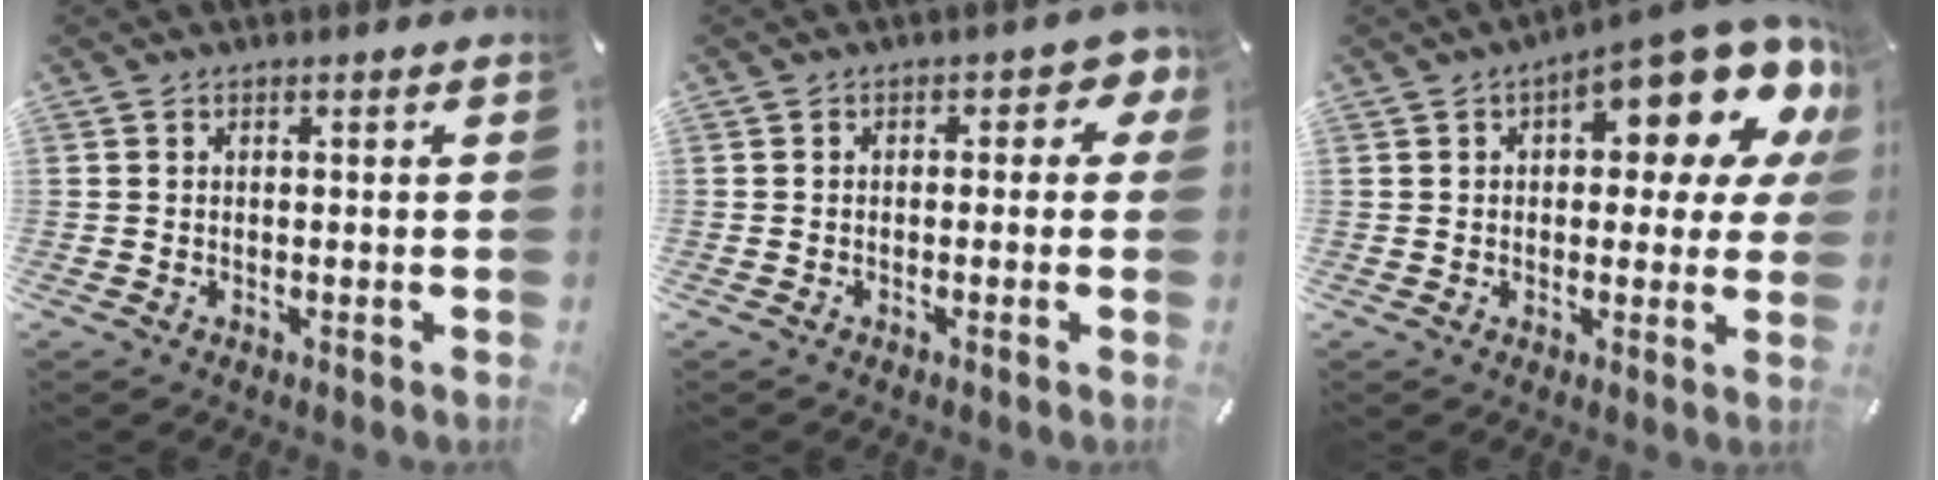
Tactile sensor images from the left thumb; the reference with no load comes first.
{"total": 3.1, "force": [-0.3, 2.0, 2.3], "torque": [-0.029, 0.008, -0.013]}
{"total": 15.4, "force": [8.2, 6.2, 11.5], "torque": [-0.145, -0.064, 0.132]}